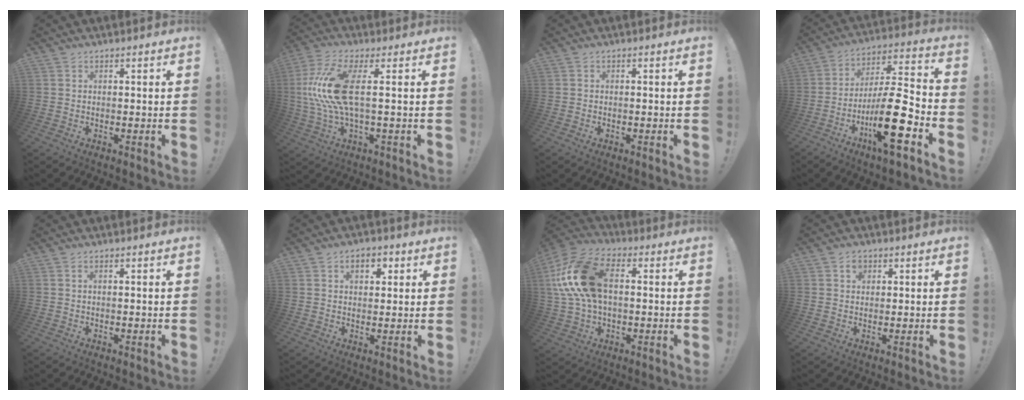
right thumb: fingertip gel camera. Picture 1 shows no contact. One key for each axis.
{"total": 15.8, "fx": 1.7, "fy": 4.8, "fz": 15.0, "tx": -0.319, "ty": -0.012, "tz": 0.022}
{"total": 0.5, "fx": -0.5, "fy": 0.0, "fz": 0.2, "tx": -0.007, "ty": 0.001, "tz": -0.008}
{"total": 21.8, "fx": -8.7, "fy": 6.0, "fz": 19.0, "tx": -0.330, "ty": 0.053, "tz": -0.134}
{"total": 0.7, "fx": 0.1, "fy": -0.1, "fz": 0.7, "tx": -0.023, "ty": 0.004, "tz": 0.003}
{"total": 4.8, "fx": 1.7, "fy": 3.2, "fz": 3.1, "tx": -0.039, "ty": 0.000, "tz": 0.025}
{"total": 19.1, "fx": 2.6, "fy": 11.7, "fz": 14.9, "tx": -0.276, "ty": 0.011, "tz": 0.050}
{"total": 2.3, "fx": 1.0, "fy": 1.9, "fz": 0.9, "tx": -0.002, "ty": -0.004, "tz": 0.013}